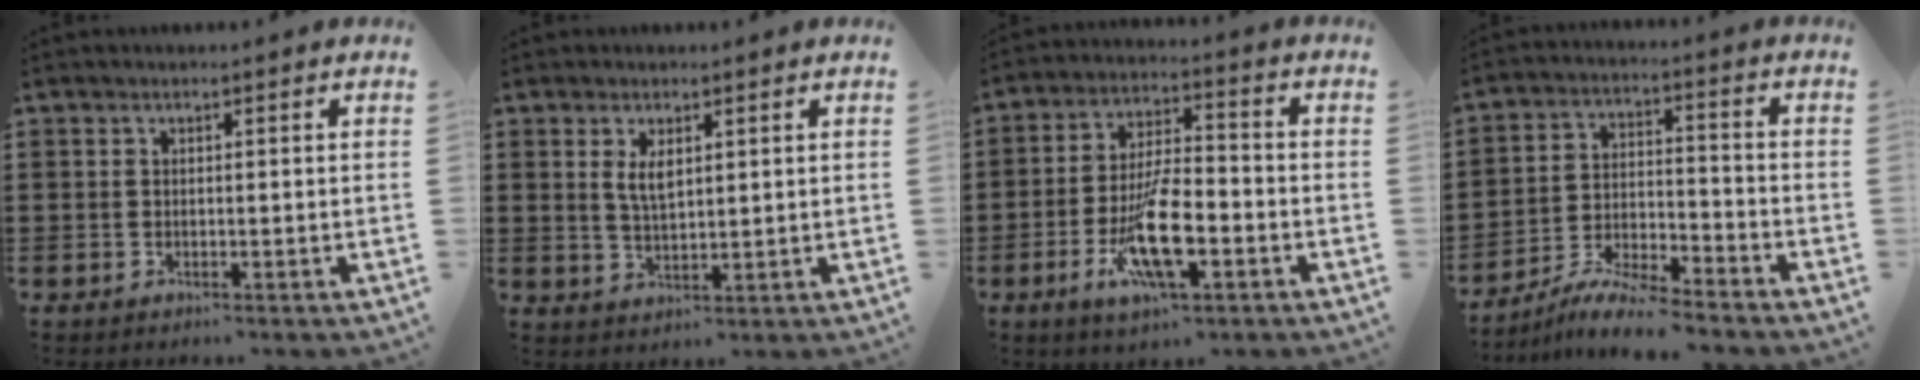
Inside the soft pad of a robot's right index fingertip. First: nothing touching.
{"total": 3.1, "force": [1.4, 1.0, 2.6], "torque": [-0.053, 0.004, 0.024]}
{"total": 11.5, "force": [-4.1, 3.8, 10.1], "torque": [-0.208, -0.010, -0.073]}
{"total": 6.9, "force": [-6.5, 0.1, 2.2], "torque": [-0.042, 0.004, -0.126]}